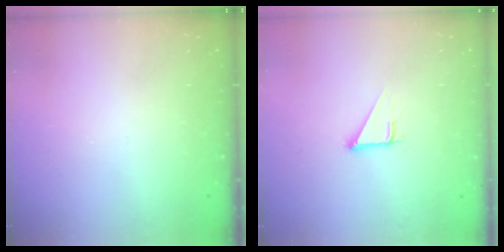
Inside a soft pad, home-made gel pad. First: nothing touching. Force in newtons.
{"total": 3.0, "press": 3.0, "slide": 0.1}